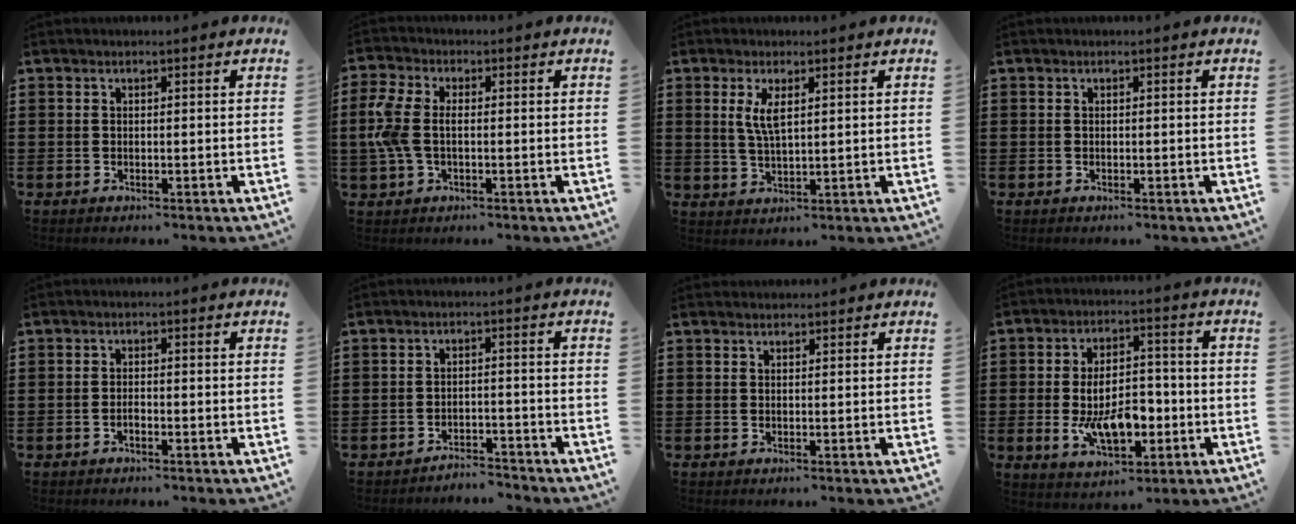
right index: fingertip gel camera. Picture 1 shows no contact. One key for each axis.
{"total": 5.6, "fx": -0.2, "fy": 3.1, "fz": 4.6, "tx": -0.130, "ty": -0.005, "tz": -0.017}
{"total": 4.1, "fx": 1.4, "fy": 1.3, "fz": 3.6, "tx": -0.076, "ty": 0.005, "tz": 0.022}
{"total": 0.0}
{"total": 0.9, "fx": -0.7, "fy": 0.1, "fz": 0.6, "tx": -0.015, "ty": -0.005, "tz": -0.012}
{"total": 3.1, "fx": -3.1, "fy": 0.2, "fz": 0.0, "tx": -0.006, "ty": 0.001, "tz": -0.066}
{"total": 0.9, "fx": 0.8, "fy": 0.3, "fz": -0.1, "tx": 0.002, "ty": 0.003, "tz": 0.015}
{"total": 10.1, "fx": -2.3, "fy": 5.4, "fz": 8.3, "tx": -0.141, "ty": -0.002, "tz": -0.043}